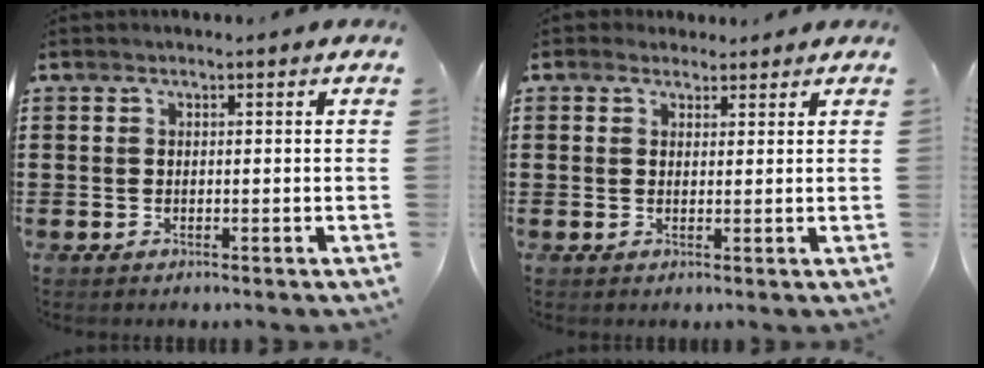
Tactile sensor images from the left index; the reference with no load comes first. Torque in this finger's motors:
{"motor_torque": [1.08, -1.06, -0.11, -0.06]}